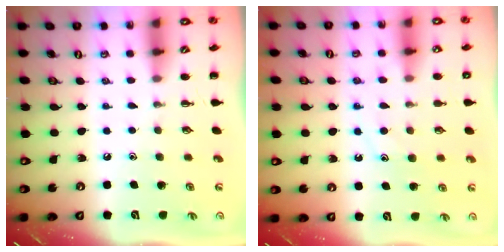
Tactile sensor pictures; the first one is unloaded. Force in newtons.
{"total": 10.5, "press": 10.5, "slide": 0.6}